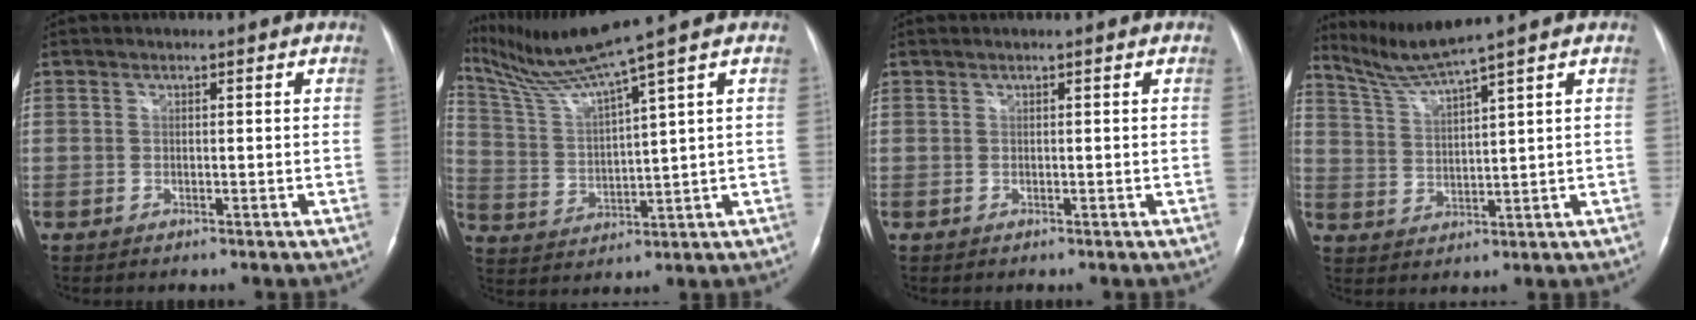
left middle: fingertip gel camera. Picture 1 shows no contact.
{"total": 10.7, "force": [8.6, -3.1, 5.6], "torque": [-0.117, -0.007, 0.171]}
{"total": 0.5, "force": [0.4, -0.1, 0.3], "torque": [-0.010, 0.012, 0.010]}
{"total": 6.0, "force": [5.2, -2.4, 1.7], "torque": [-0.048, -0.012, 0.112]}